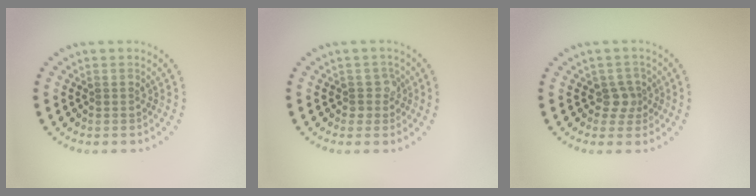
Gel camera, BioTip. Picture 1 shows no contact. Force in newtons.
{"total": 1.7, "press": 1.5, "slide": 0.8}
{"total": 1.8, "press": 1.4, "slide": 1.2}